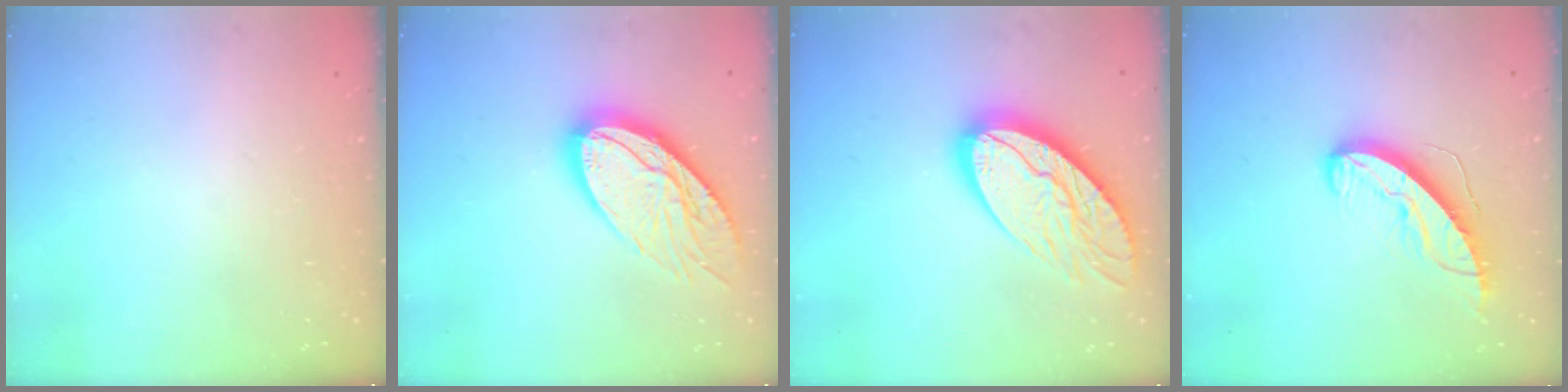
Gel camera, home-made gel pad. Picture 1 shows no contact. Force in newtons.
{"total": 18.6, "press": 18.5, "slide": 1.2}
{"total": 18.6, "press": 18.6, "slide": 1.6}
{"total": 11.0, "press": 11.0, "slide": 1.0}